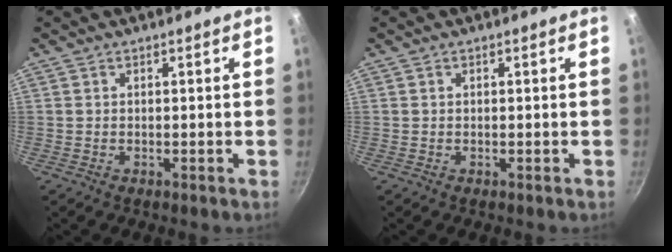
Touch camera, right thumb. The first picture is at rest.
{"total": 0.0}